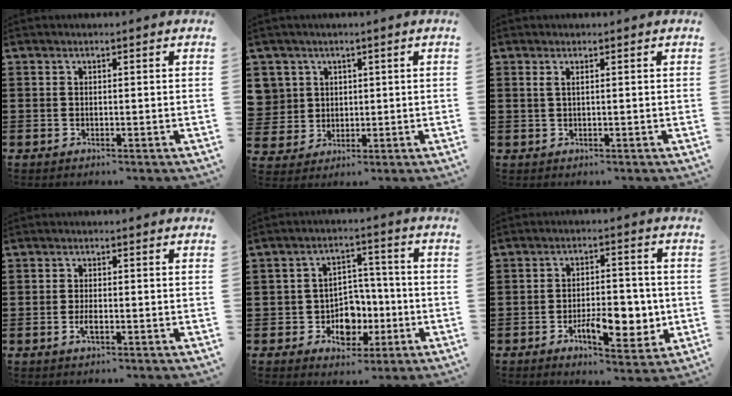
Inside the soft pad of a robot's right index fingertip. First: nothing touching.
{"total": 4.4, "force": [1.5, 4.1, 0.0], "torque": [-0.025, 0.012, 0.030]}
{"total": 0.8, "force": [0.3, -0.1, 0.8], "torque": [-0.016, -0.001, 0.006]}
{"total": 1.6, "force": [-0.6, 0.5, 1.4], "torque": [-0.029, -0.006, -0.010]}
{"total": 6.3, "force": [-1.8, 5.1, 3.2], "torque": [-0.058, 0.008, -0.027]}
{"total": 8.9, "force": [-2.6, 4.3, 7.4], "torque": [-0.100, -0.001, -0.043]}